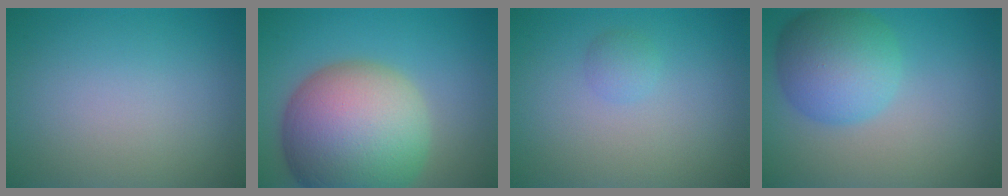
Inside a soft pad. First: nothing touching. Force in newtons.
{"total": 15.0, "press": 14.9, "slide": 0.9}
{"total": 1.1, "press": 1.1, "slide": 0.1}
{"total": 6.7, "press": 6.7, "slide": 0.2}